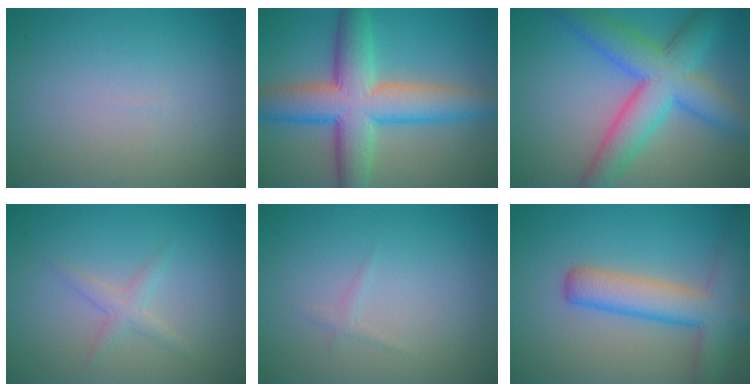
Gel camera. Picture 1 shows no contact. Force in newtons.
{"total": 9.5, "press": 9.5, "slide": 0.0}
{"total": 8.4, "press": 8.4, "slide": 0.3}
{"total": 1.5, "press": 1.5, "slide": 0.1}
{"total": 0.6, "press": 0.6, "slide": 0.0}
{"total": 6.2, "press": 6.1, "slide": 0.3}